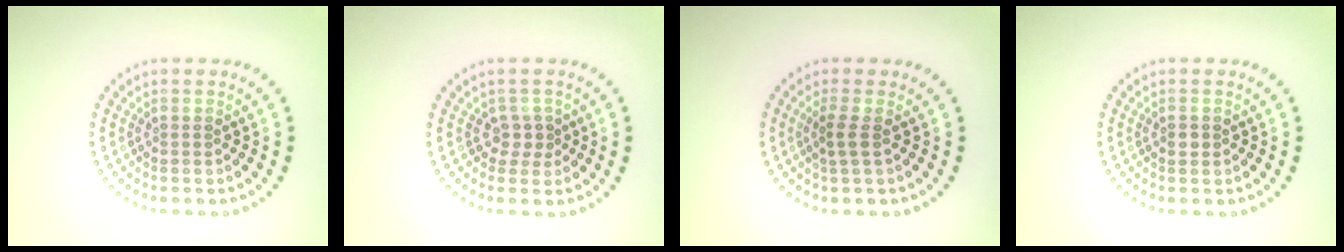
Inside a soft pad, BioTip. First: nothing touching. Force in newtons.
{"total": 1.6, "press": 1.2, "slide": 1.1}
{"total": 1.6, "press": 1.3, "slide": 0.9}
{"total": 1.0, "press": 1.0, "slide": 0.3}